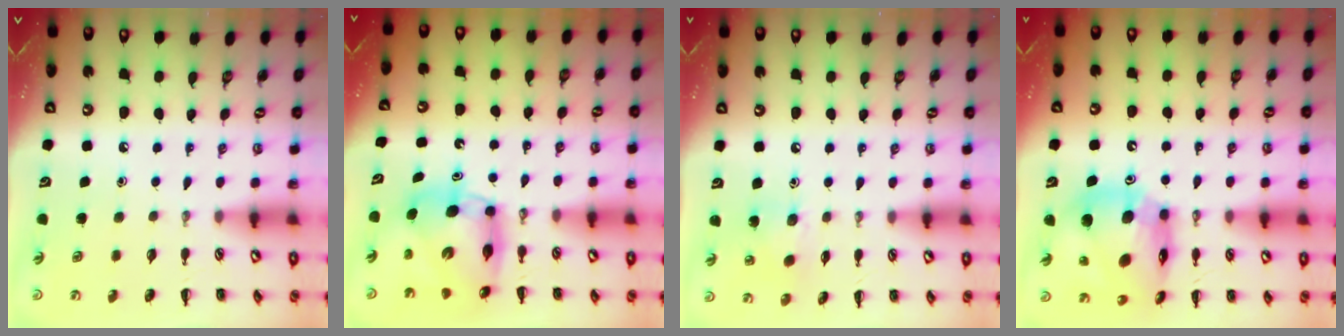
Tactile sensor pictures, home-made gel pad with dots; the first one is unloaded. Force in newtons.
{"total": 7.9, "press": 7.6, "slide": 2.0}
{"total": 5.2, "press": 5.2, "slide": 0.7}
{"total": 17.1, "press": 16.3, "slide": 5.0}